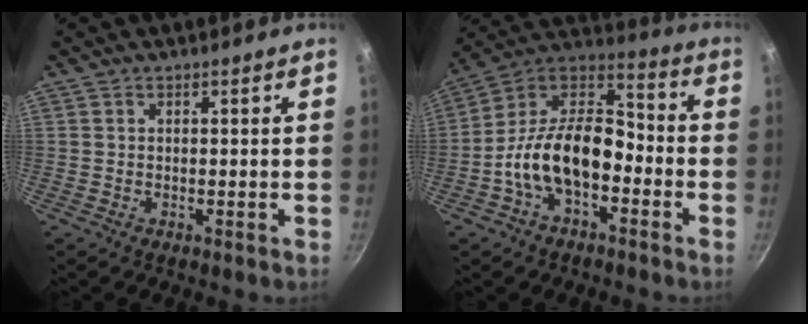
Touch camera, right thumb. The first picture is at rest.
{"total": 17.0, "force": [-5.3, 10.0, 12.6], "torque": [-0.195, 0.068, -0.116]}